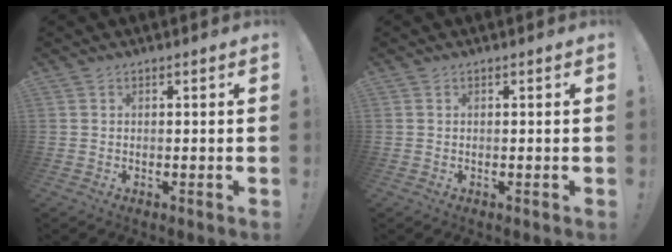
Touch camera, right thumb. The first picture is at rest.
{"total": 0.0}